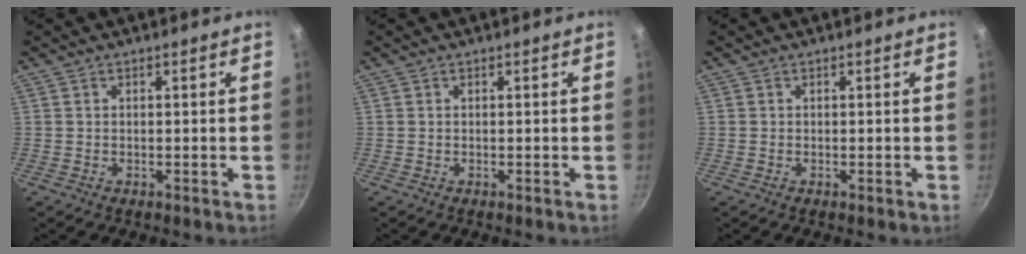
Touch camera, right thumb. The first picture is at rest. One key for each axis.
{"total": 0.0}
{"total": 0.0}